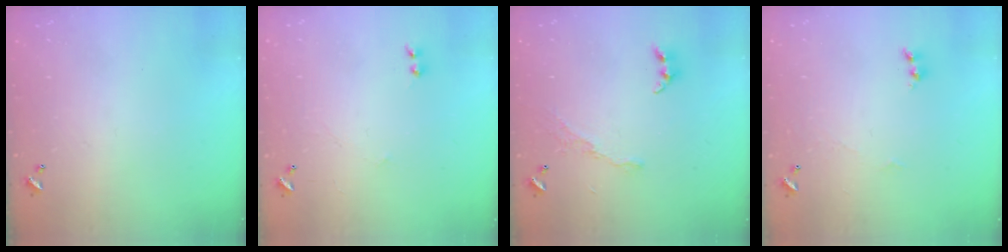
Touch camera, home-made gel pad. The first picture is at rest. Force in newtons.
{"total": 1.2, "press": 1.2, "slide": 0.3}
{"total": 7.1, "press": 7.1, "slide": 0.6}
{"total": 1.6, "press": 1.6, "slide": 0.2}